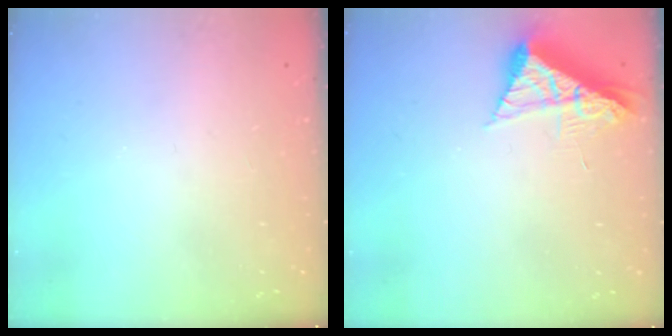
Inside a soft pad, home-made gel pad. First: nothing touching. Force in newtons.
{"total": 8.1, "press": 8.1, "slide": 0.8}